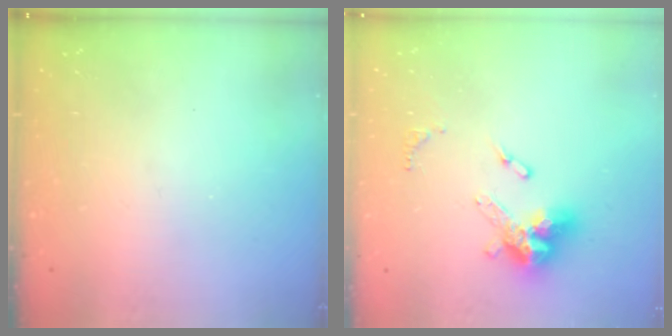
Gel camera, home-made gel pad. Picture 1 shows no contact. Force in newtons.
{"total": 12.6, "press": 12.6, "slide": 0.5}